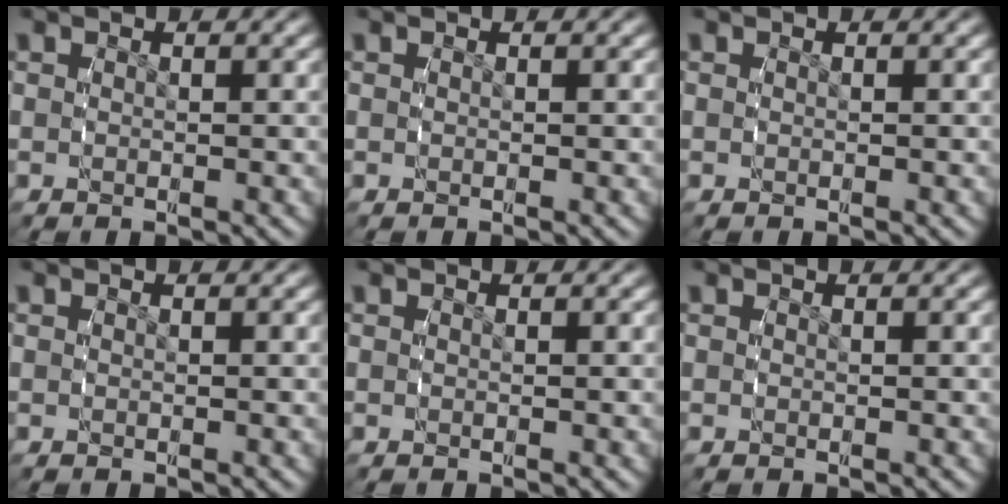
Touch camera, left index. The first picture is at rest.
{"total": 0.0}
{"total": 0.0}
{"total": 0.0}
{"total": 0.0}
{"total": 0.0}